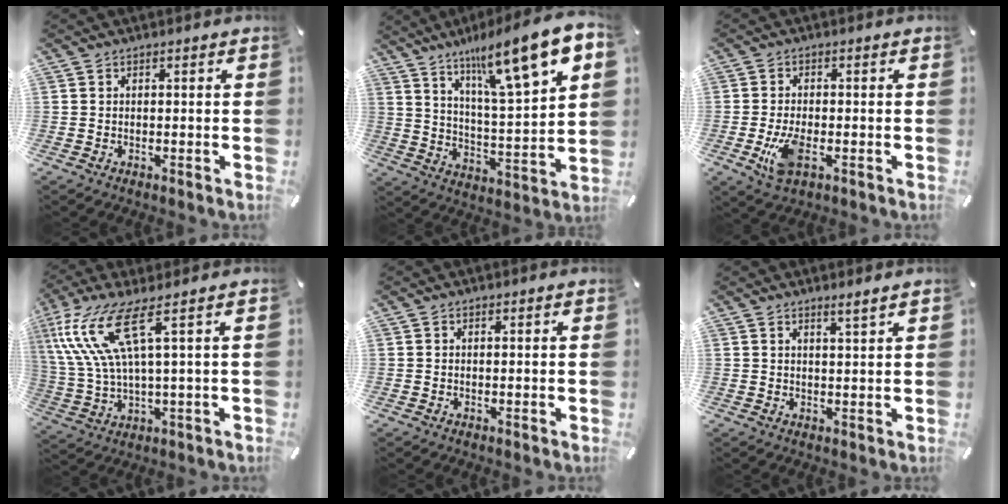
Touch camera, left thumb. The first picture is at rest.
{"total": 15.9, "force": [10.9, 3.6, 11.0], "torque": [-0.178, -0.070, 0.172]}
{"total": 6.4, "force": [-1.9, 3.0, 5.3], "torque": [-0.125, -0.008, -0.035]}
{"total": 14.3, "force": [5.2, 4.1, 12.7], "torque": [-0.287, -0.012, 0.085]}
{"total": 0.0}
{"total": 2.3, "force": [1.9, -0.2, 1.1], "torque": [-0.025, -0.009, 0.035]}